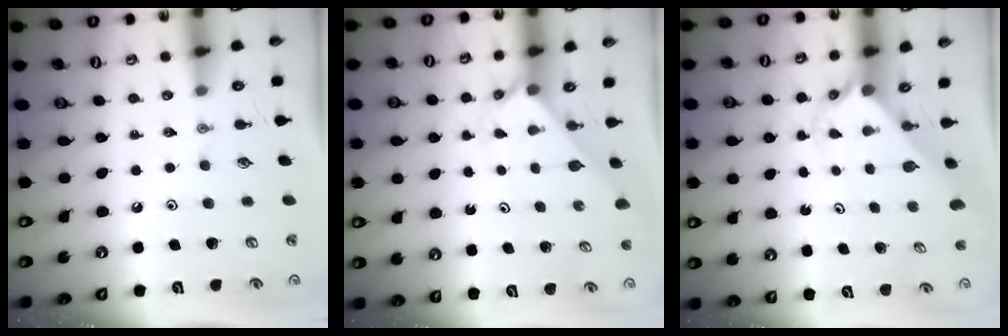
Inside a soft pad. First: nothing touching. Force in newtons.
{"total": 2.1, "press": 2.1, "slide": 0.2}
{"total": 2.4, "press": 2.4, "slide": 0.2}